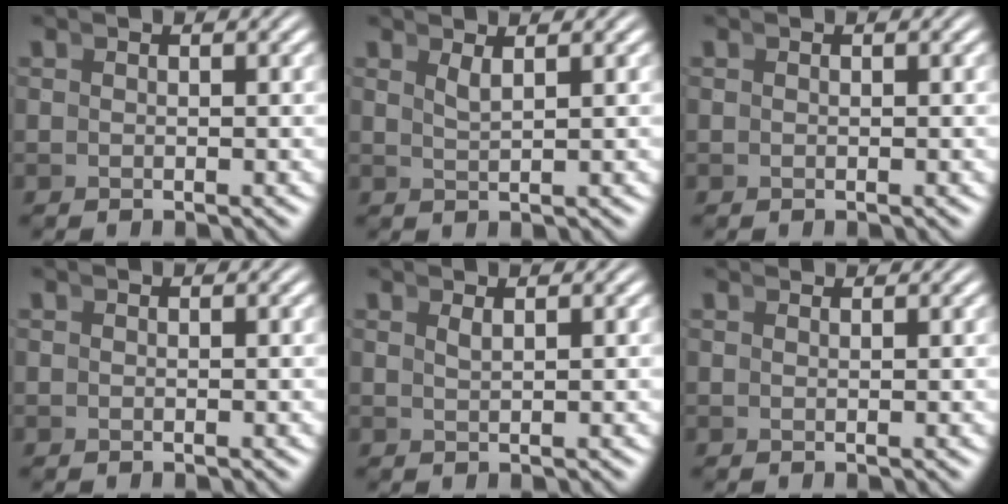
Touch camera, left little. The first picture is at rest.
{"total": 1.1, "force": [0.8, -0.6, 0.5], "torque": [-0.006, -0.003, 0.021]}
{"total": 0.0}
{"total": 0.0}
{"total": 0.9, "force": [0.5, -0.8, 0.1], "torque": [0.005, 0.001, 0.014]}
{"total": 1.3, "force": [1.2, -0.5, -0.1], "torque": [0.014, 0.006, 0.020]}